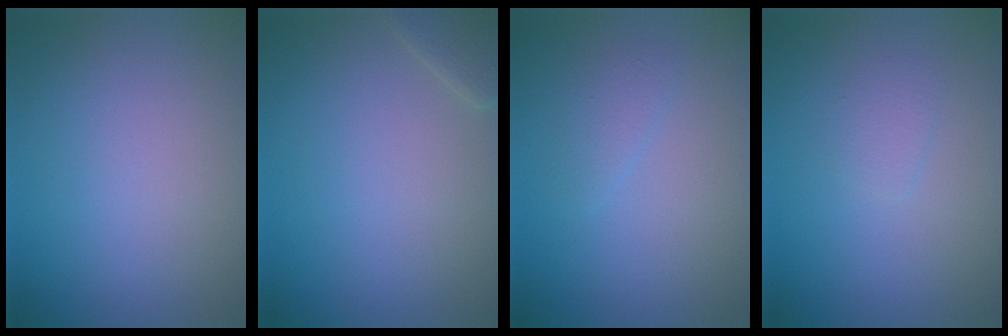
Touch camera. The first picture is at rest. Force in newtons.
{"total": 1.7, "press": 1.7, "slide": 0.1}
{"total": 1.1, "press": 1.1, "slide": 0.1}
{"total": 1.0, "press": 1.0, "slide": 0.1}